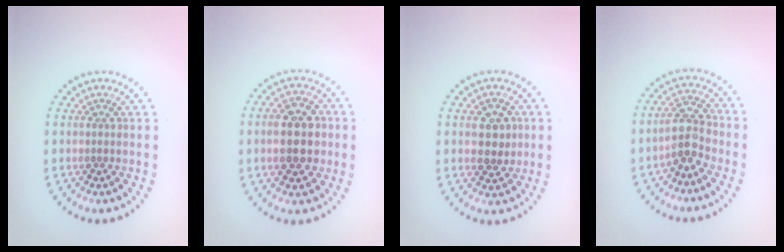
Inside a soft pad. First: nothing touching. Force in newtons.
{"total": 4.9, "press": 4.9, "slide": 0.4}
{"total": 2.9, "press": 2.9, "slide": 0.4}
{"total": 3.2, "press": 2.9, "slide": 1.4}